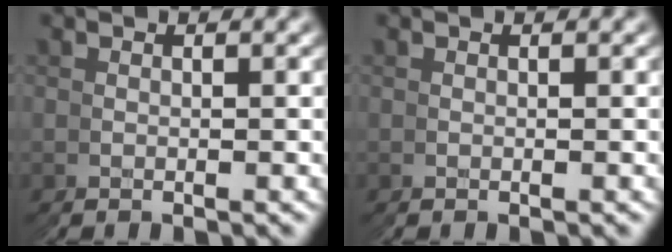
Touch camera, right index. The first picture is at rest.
{"total": 0.0}